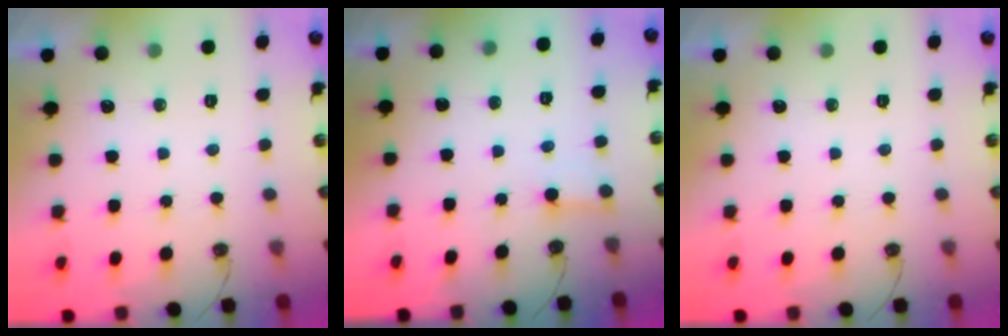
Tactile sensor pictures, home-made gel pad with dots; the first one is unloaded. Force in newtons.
{"total": 2.1, "press": 2.1, "slide": 0.1}
{"total": 0.0}